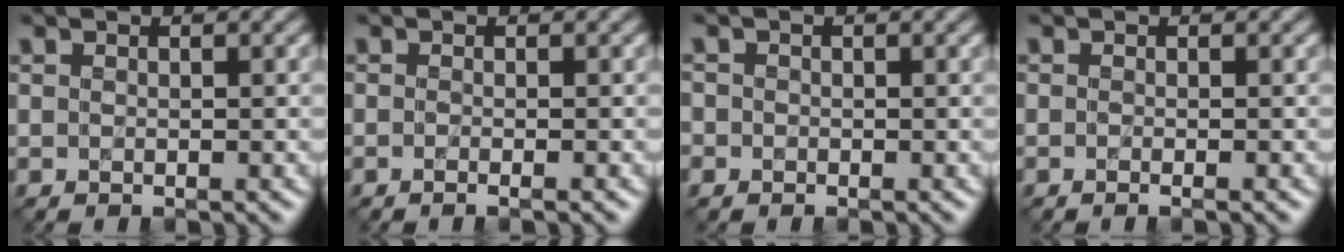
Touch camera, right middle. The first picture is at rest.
{"total": 1.3, "force": [-0.5, 0.4, 1.1], "torque": [-0.007, -0.006, -0.014]}
{"total": 1.2, "force": [-0.3, 1.2, 0.1], "torque": [0.010, -0.001, -0.013]}
{"total": 1.0, "force": [-0.4, 0.3, 0.9], "torque": [-0.007, -0.006, -0.009]}